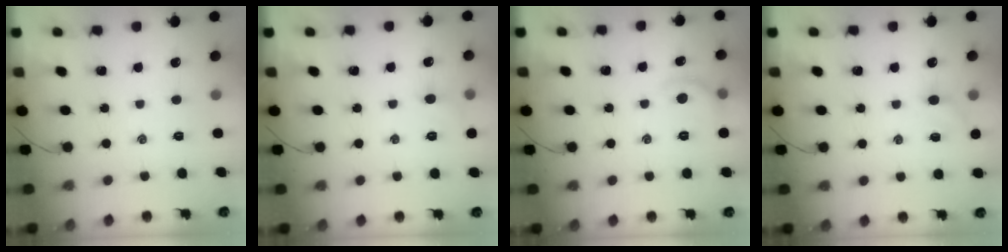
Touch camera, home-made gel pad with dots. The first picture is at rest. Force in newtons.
{"total": 4.0, "press": 3.8, "slide": 1.4}
{"total": 7.0, "press": 6.9, "slide": 1.1}
{"total": 3.7, "press": 3.6, "slide": 0.9}